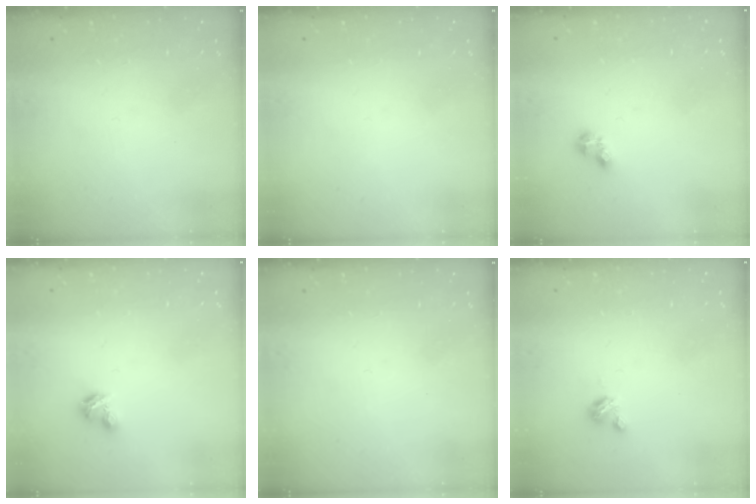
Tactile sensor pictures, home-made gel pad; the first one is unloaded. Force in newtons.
{"total": 0.0}
{"total": 4.5, "press": 4.5, "slide": 0.5}
{"total": 2.9, "press": 2.8, "slide": 0.5}
{"total": 0.0}
{"total": 2.7, "press": 2.7, "slide": 0.3}